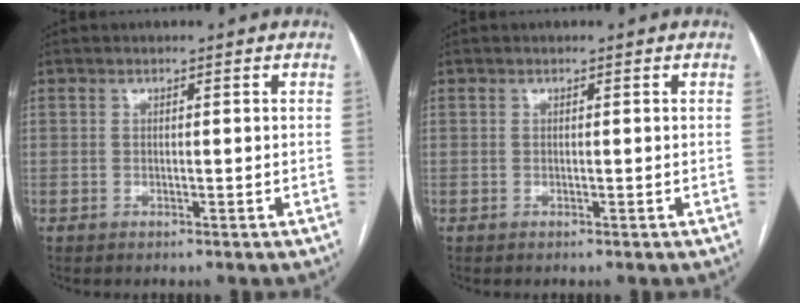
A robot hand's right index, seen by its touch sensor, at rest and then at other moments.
{"total": 0.0}